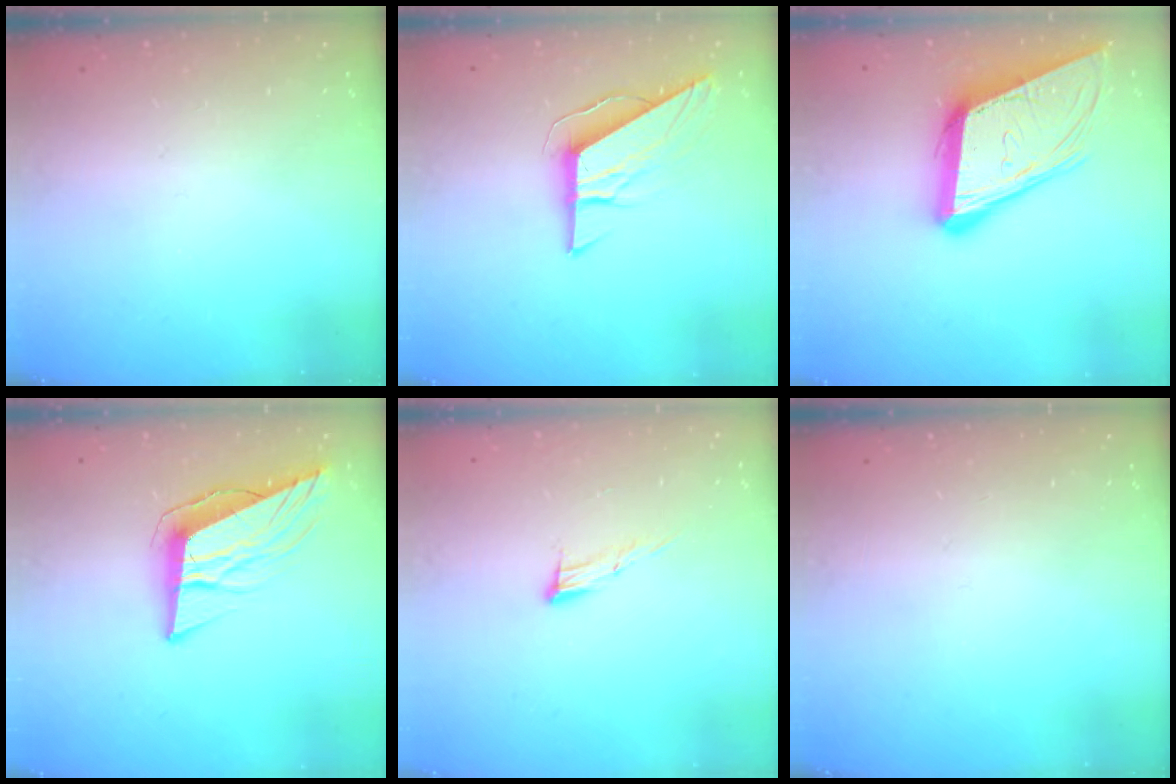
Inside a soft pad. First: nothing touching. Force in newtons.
{"total": 8.8, "press": 8.8, "slide": 0.4}
{"total": 15.8, "press": 15.2, "slide": 4.2}
{"total": 11.4, "press": 10.8, "slide": 3.6}
{"total": 8.1, "press": 7.9, "slide": 1.6}
{"total": 0.0}